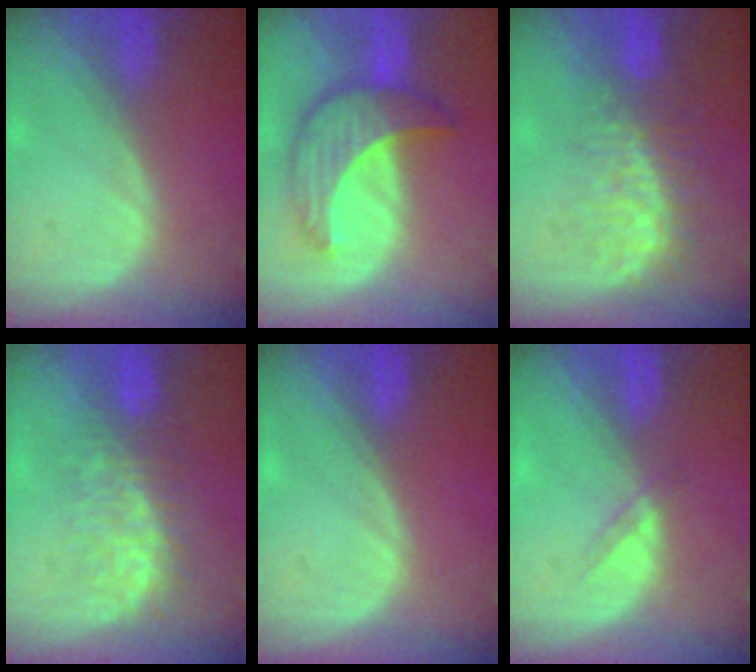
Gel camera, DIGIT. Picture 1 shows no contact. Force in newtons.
{"total": 8.5, "press": 8.4, "slide": 0.5}
{"total": 7.9, "press": 7.8, "slide": 1.1}
{"total": 6.7, "press": 6.6, "slide": 1.2}
{"total": 0.0}
{"total": 1.8, "press": 1.4, "slide": 1.0}